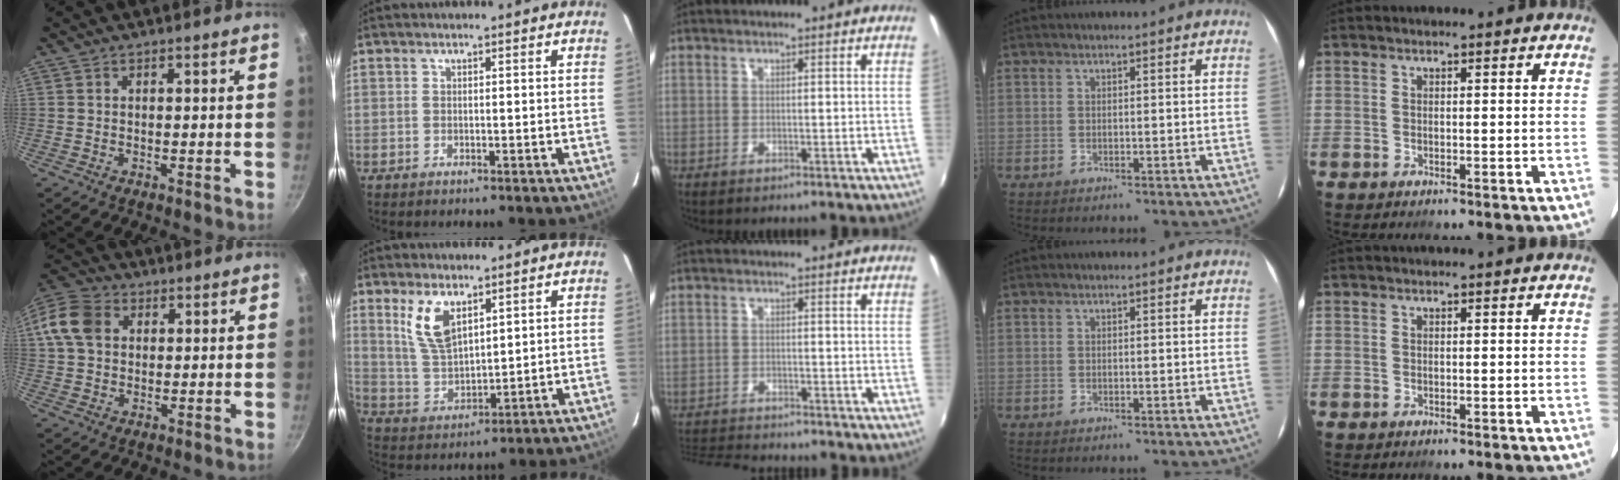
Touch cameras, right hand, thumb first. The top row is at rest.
{"thumb": {"total": 10.2, "force": [2.2, 7.9, 5.9], "torque": [-0.100, 0.018, 0.025]}, "index": {"total": 9.0, "force": [4.9, 4.1, 6.3], "torque": [-0.123, -0.001, 0.108]}, "middle": {"total": 8.1, "force": [-7.7, 1.3, 2.1], "torque": [-0.065, -0.011, -0.131]}}